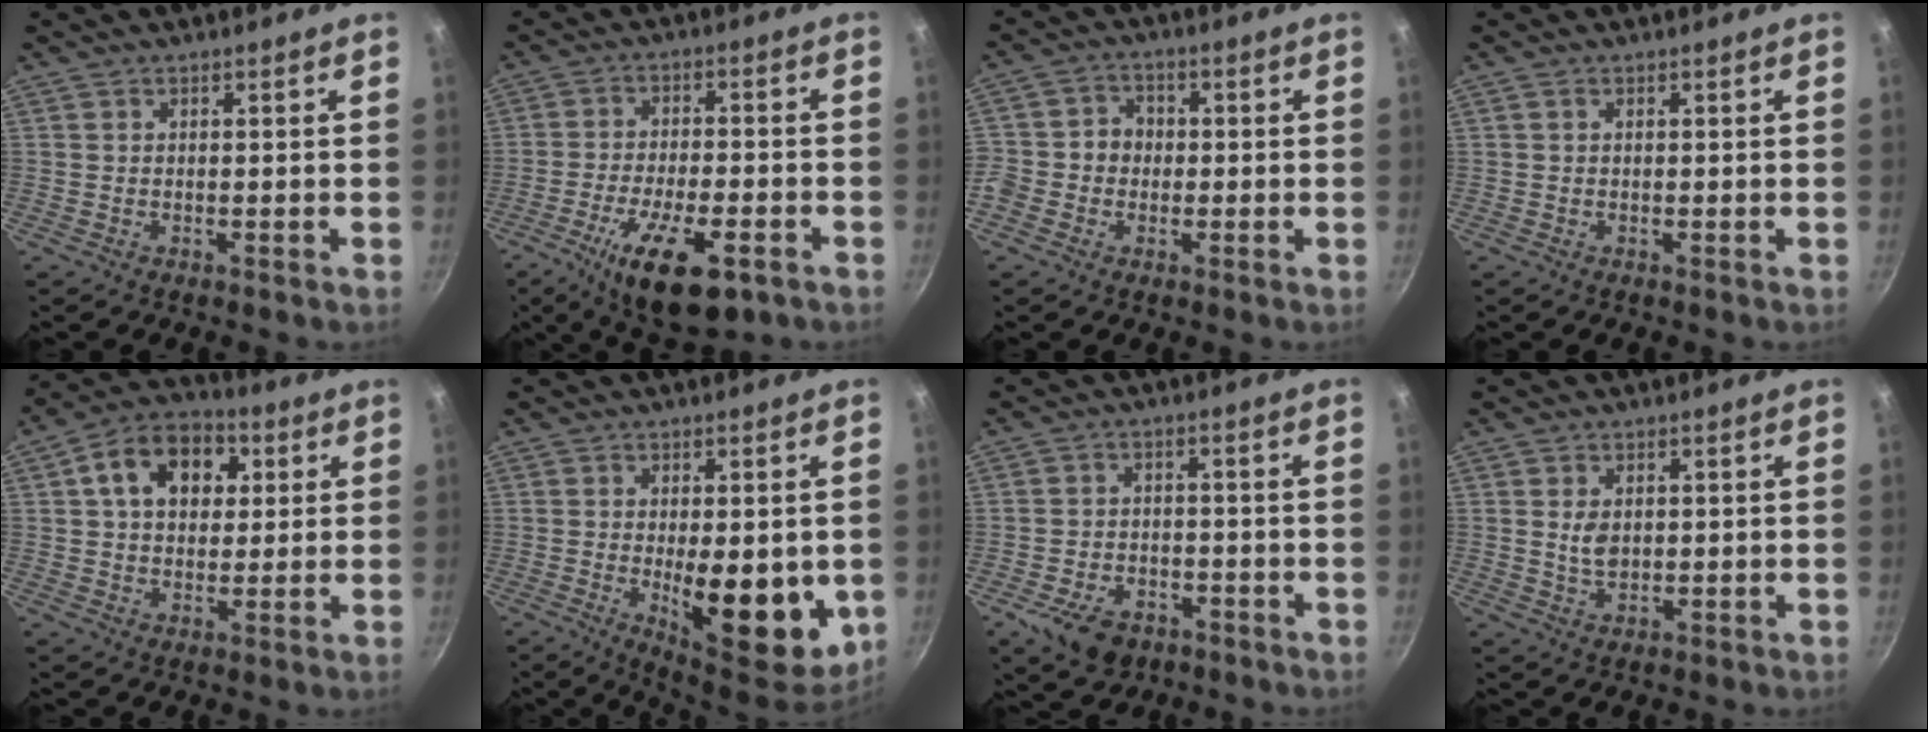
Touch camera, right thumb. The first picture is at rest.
{"total": 15.1, "force": [-7.2, 5.8, 11.9], "torque": [-0.195, 0.017, -0.115]}
{"total": 6.3, "force": [-1.1, 5.8, 2.3], "torque": [-0.012, 0.020, -0.035]}
{"total": 0.5, "force": [0.1, 0.4, 0.3], "torque": [-0.006, 0.003, 0.003]}
{"total": 13.4, "force": [3.8, 9.7, 8.5], "torque": [-0.110, 0.015, 0.045]}
{"total": 16.5, "force": [-2.4, 6.9, 14.8], "torque": [-0.173, -0.016, -0.020]}
{"total": 8.6, "force": [-4.5, 5.6, 4.7], "torque": [-0.069, 0.022, -0.069]}
{"total": 3.9, "force": [0.6, 2.7, 2.8], "torque": [-0.043, -0.007, 0.013]}